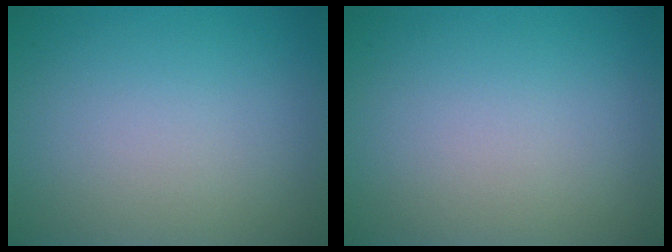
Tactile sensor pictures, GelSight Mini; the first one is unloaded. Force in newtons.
{"total": 0.0}